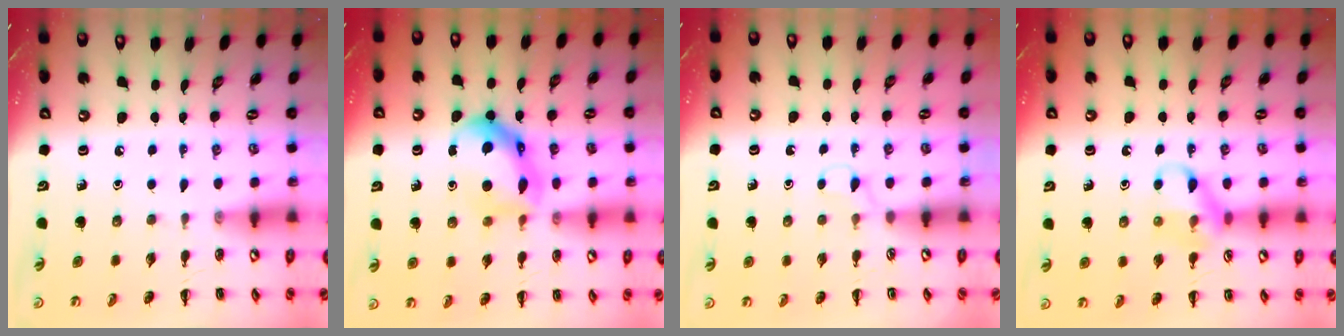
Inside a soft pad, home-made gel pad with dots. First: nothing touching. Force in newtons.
{"total": 11.6, "press": 11.6, "slide": 0.2}
{"total": 3.1, "press": 2.9, "slide": 1.1}
{"total": 11.2, "press": 11.1, "slide": 1.0}